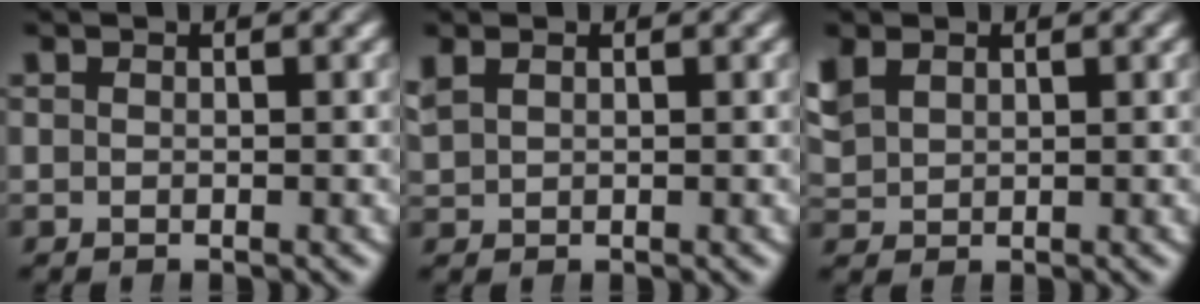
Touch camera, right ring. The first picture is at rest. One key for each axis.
{"total": 1.6, "fx": 0.8, "fy": 1.2, "fz": 0.7, "tx": -0.016, "ty": 0.007, "tz": 0.019}
{"total": 2.9, "fx": 1.2, "fy": 2.4, "fz": 1.2, "tx": -0.032, "ty": 0.003, "tz": 0.029}